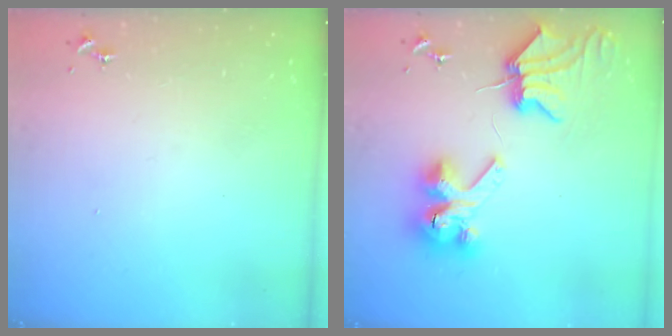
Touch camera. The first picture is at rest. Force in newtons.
{"total": 10.7, "press": 10.6, "slide": 1.2}